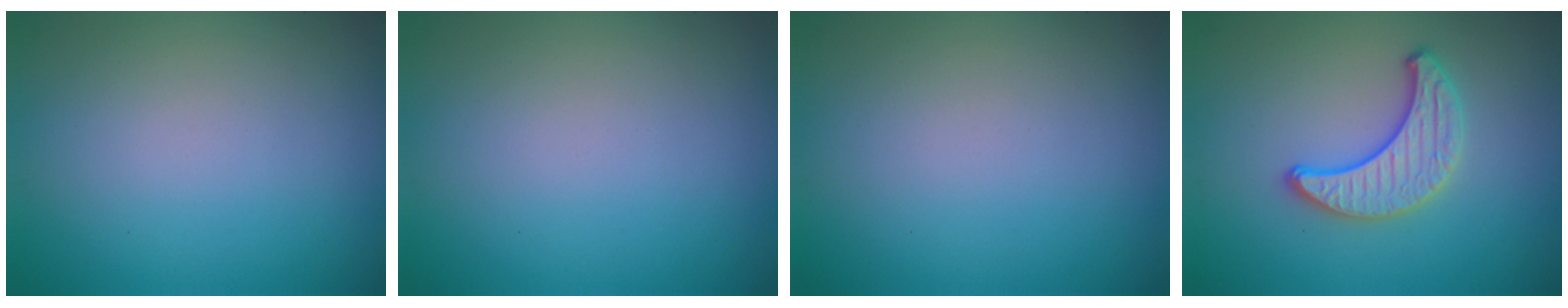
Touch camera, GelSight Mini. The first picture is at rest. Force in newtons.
{"total": 0.0}
{"total": 0.0}
{"total": 3.3, "press": 3.1, "slide": 1.3}